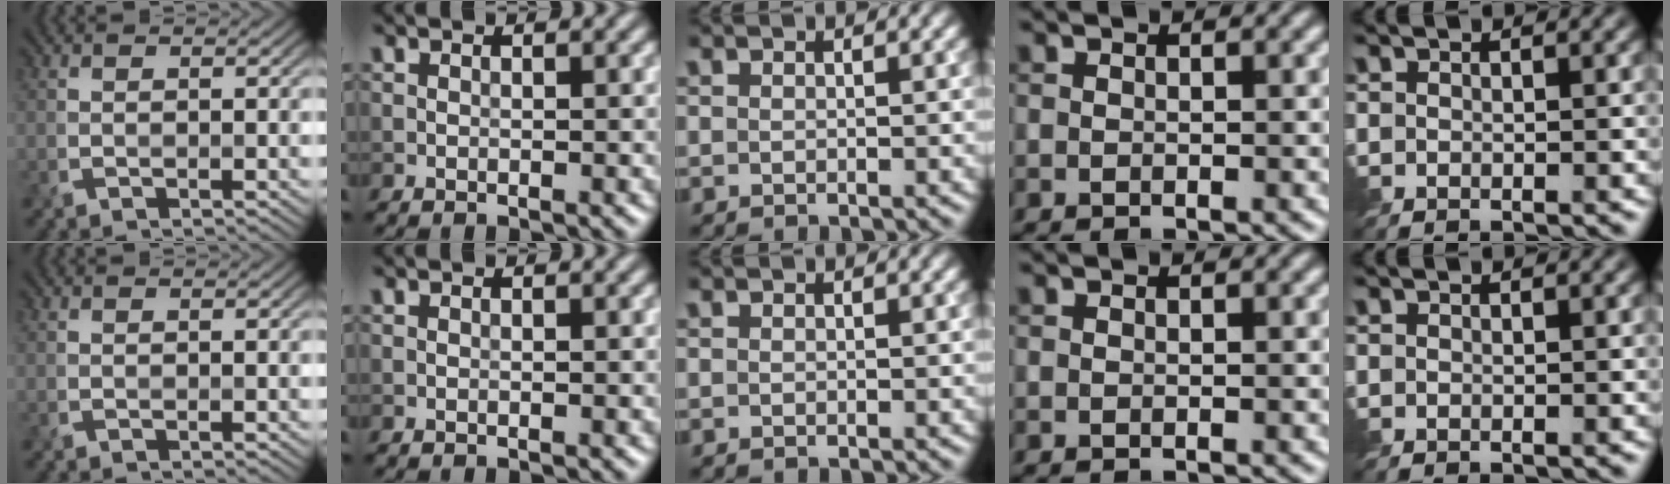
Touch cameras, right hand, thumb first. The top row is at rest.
{}